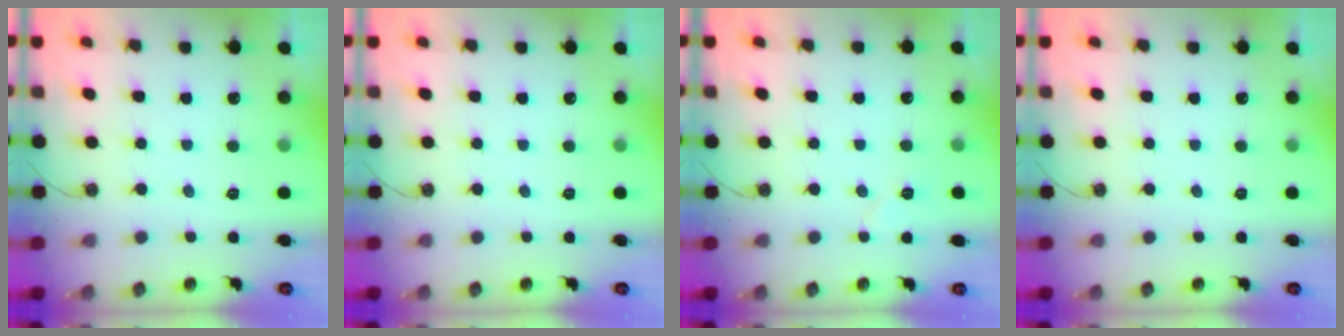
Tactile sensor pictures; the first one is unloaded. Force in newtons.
{"total": 0.0}
{"total": 5.3, "press": 5.1, "slide": 1.5}
{"total": 0.0}